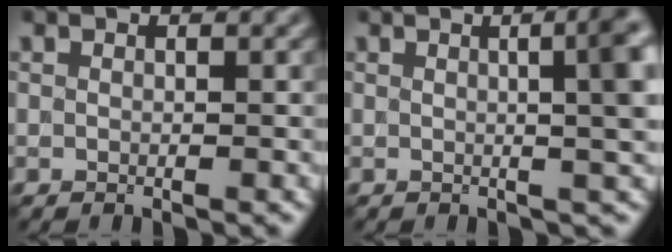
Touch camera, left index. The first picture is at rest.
{"total": 7.5, "force": [0.9, 2.8, 6.9], "torque": [-0.037, 0.022, 0.000]}